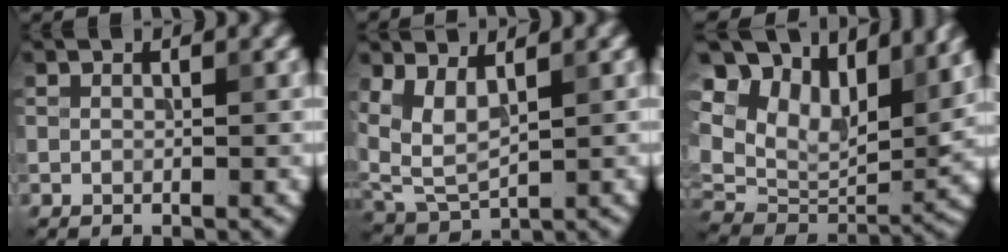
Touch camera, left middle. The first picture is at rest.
{"total": 4.7, "force": [1.9, 2.3, 3.6], "torque": [-0.095, -0.003, 0.044]}
{"total": 13.5, "force": [7.9, 7.8, 7.8], "torque": [-0.195, 0.035, 0.145]}